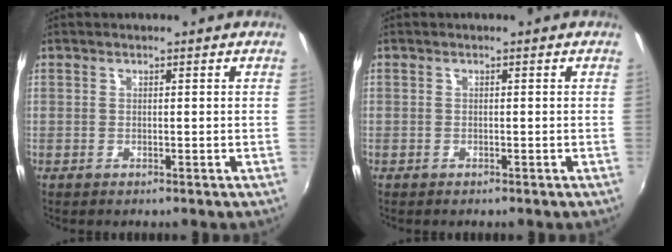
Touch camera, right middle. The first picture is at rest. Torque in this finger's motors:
{"motor_torque": [1.20, -0.82, 0.20, -0.07]}